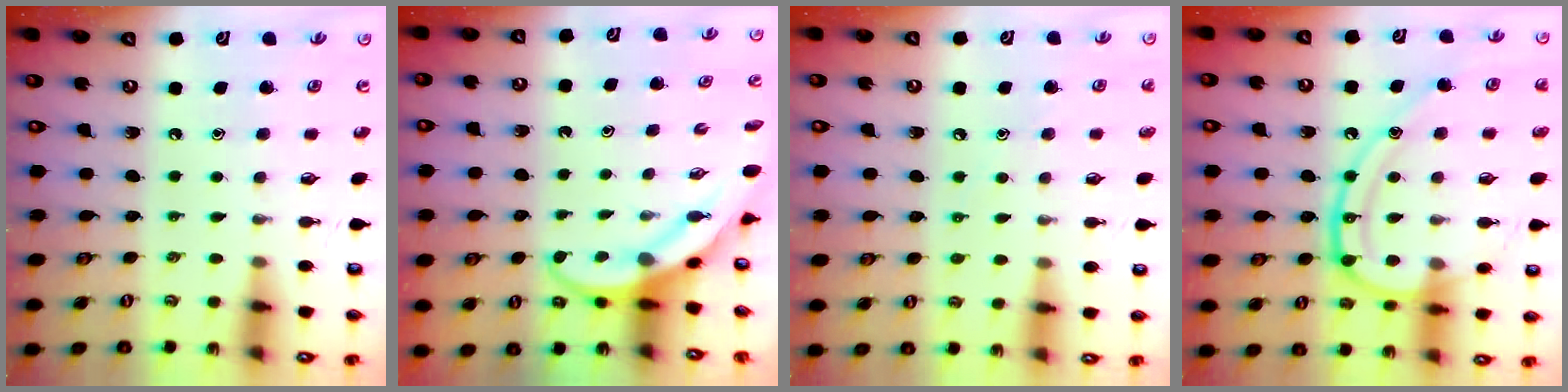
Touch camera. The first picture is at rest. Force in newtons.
{"total": 4.0, "press": 4.0, "slide": 0.4}
{"total": 6.4, "press": 6.4, "slide": 0.5}
{"total": 17.4, "press": 17.3, "slide": 1.6}